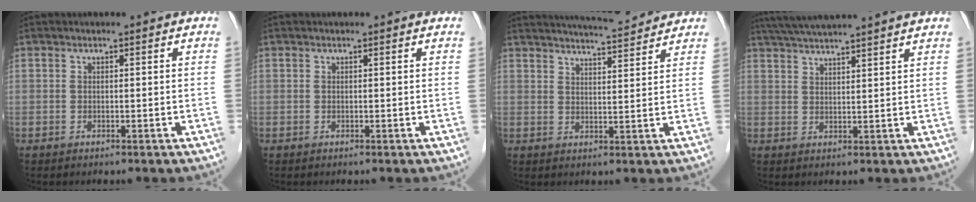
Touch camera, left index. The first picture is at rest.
{"total": 0.6, "force": [0.6, 0.0, 0.2], "torque": [-0.003, 0.005, 0.007]}
{"total": 9.8, "force": [9.3, 0.6, 3.0], "torque": [-0.051, 0.014, 0.130]}
{"total": 12.0, "force": [10.7, -0.6, 5.2], "torque": [-0.094, 0.035, 0.154]}